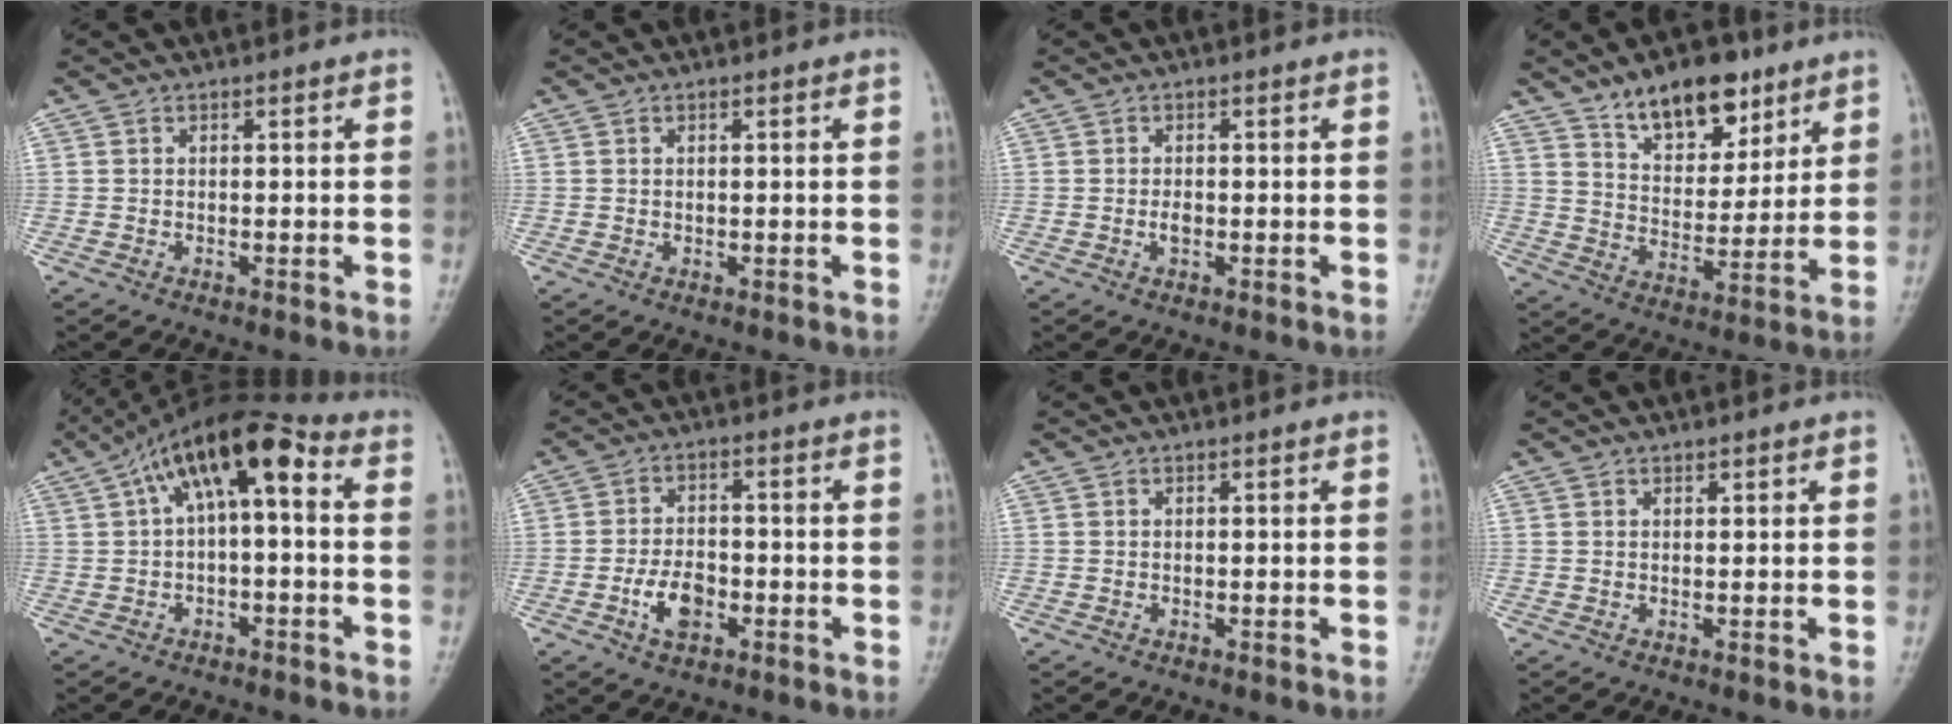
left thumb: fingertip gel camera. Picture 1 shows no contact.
{"total": 0.0}
{"total": 1.5, "force": [-0.4, 0.8, 1.1], "torque": [-0.014, 0.002, -0.007]}
{"total": 13.7, "force": [8.9, 6.9, 7.6], "torque": [-0.079, -0.054, 0.149]}
{"total": 11.4, "force": [1.9, 4.6, 10.2], "torque": [-0.160, 0.047, 0.021]}
{"total": 6.0, "force": [-2.3, 3.5, 4.3], "torque": [-0.066, 0.013, -0.043]}
{"total": 0.0}
{"total": 0.6, "force": [0.5, 0.3, 0.2], "torque": [-0.001, -0.003, 0.008]}